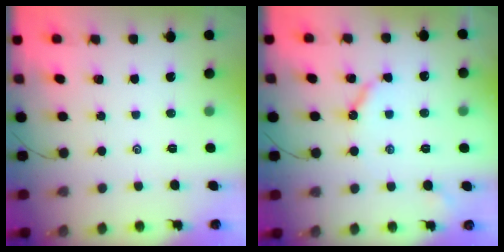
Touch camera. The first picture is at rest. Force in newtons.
{"total": 5.3, "press": 5.2, "slide": 0.6}